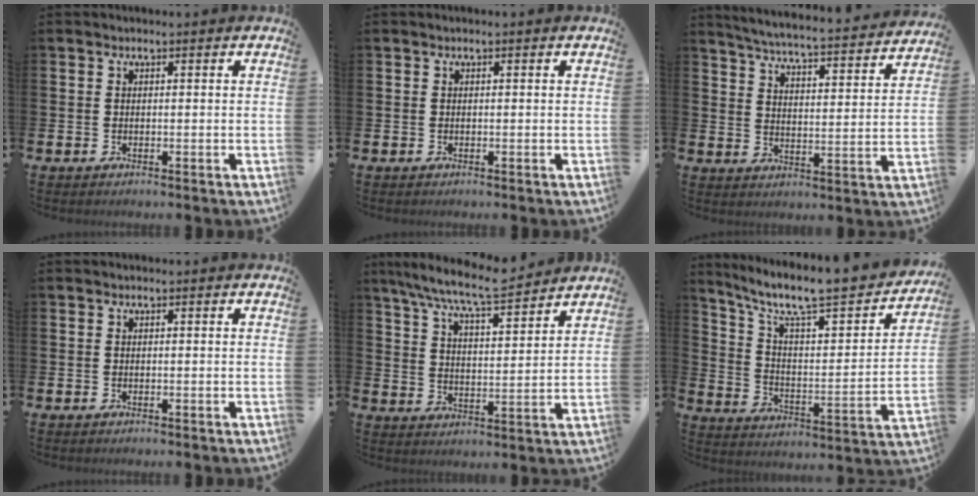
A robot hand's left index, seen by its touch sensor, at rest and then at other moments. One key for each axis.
{"total": 0.0}
{"total": 5.6, "fx": 5.4, "fy": 0.0, "fz": 1.5, "tx": -0.053, "ty": -0.046, "tz": 0.089}
{"total": 0.0}
{"total": 8.9, "fx": 8.1, "fy": 0.8, "fz": 3.5, "tx": -0.097, "ty": -0.043, "tz": 0.145}
{"total": 9.6, "fx": 8.1, "fy": 1.9, "fz": 4.9, "tx": -0.117, "ty": -0.067, "tz": 0.130}